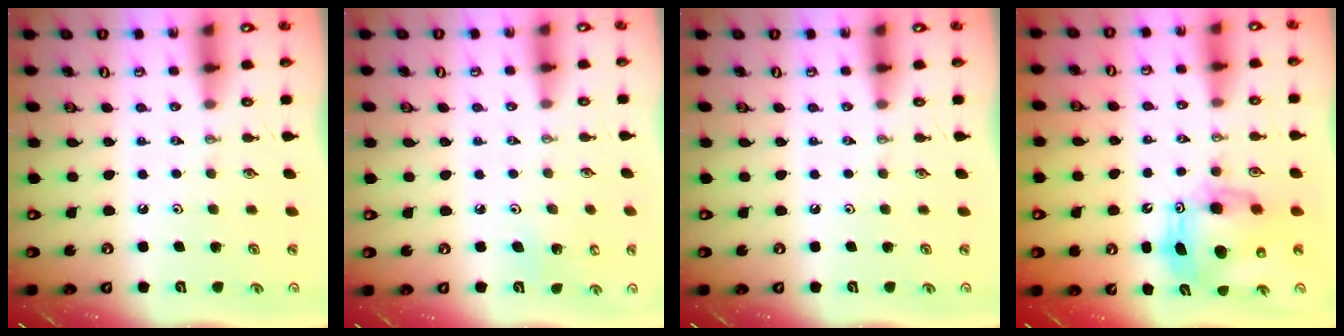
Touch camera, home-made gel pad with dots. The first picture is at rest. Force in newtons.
{"total": 3.7, "press": 3.7, "slide": 0.4}
{"total": 0.0}
{"total": 11.7, "press": 11.6, "slide": 1.3}